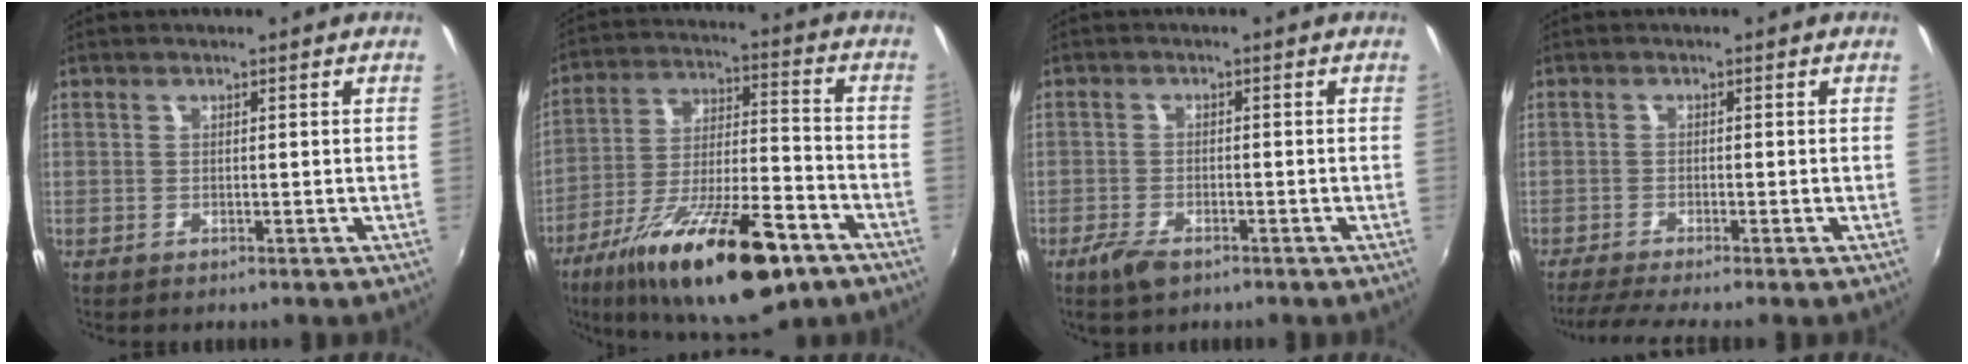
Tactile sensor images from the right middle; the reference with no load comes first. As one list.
[{"total": 24.2, "force": [-14.5, 7.3, 18.0], "torque": [-0.315, -0.035, -0.228]}, {"total": 4.4, "force": [-3.1, 1.9, 2.6], "torque": [-0.069, -0.007, -0.057]}, {"total": 5.4, "force": [-4.6, -0.8, 2.8], "torque": [-0.071, -0.018, -0.080]}]